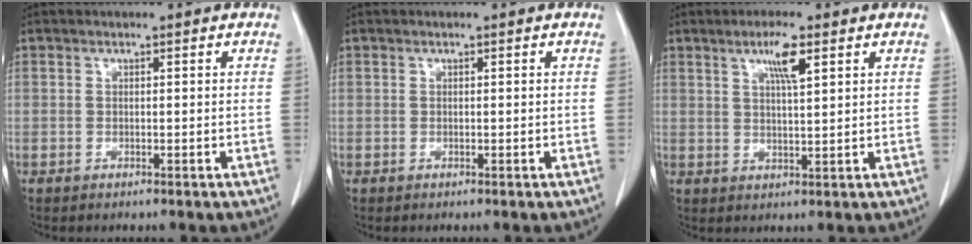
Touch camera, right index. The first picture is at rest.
{"total": 0.0}
{"total": 4.7, "force": [2.4, 0.3, 4.0], "torque": [-0.071, 0.000, 0.043]}